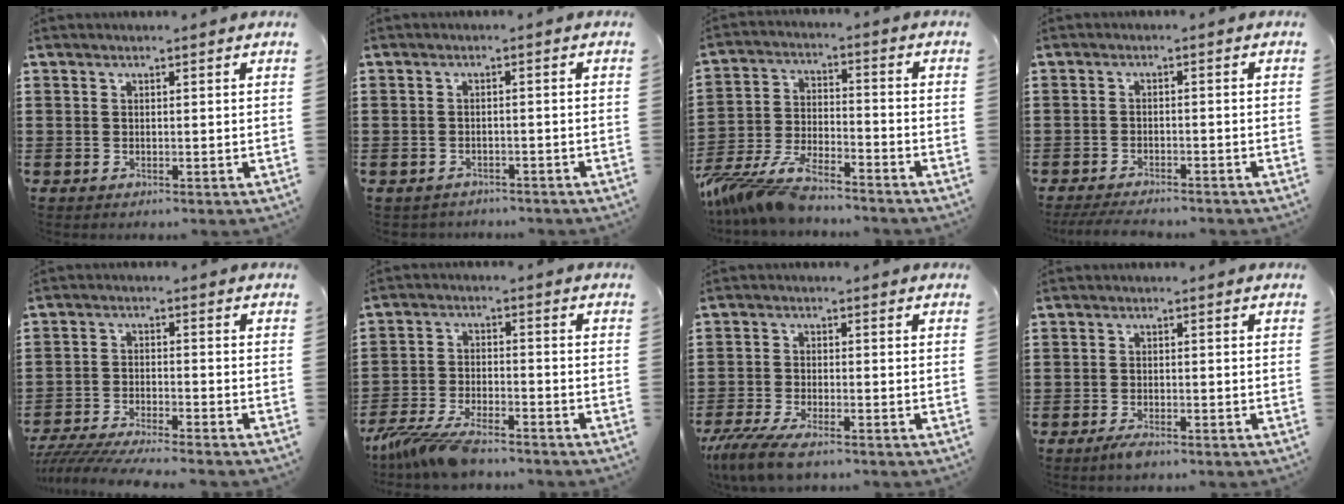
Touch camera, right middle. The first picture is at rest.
{"total": 1.8, "force": [-1.7, 0.4, -0.2], "torque": [-0.002, -0.001, -0.039]}
{"total": 9.0, "force": [-8.1, 1.6, 3.6], "torque": [-0.094, 0.005, -0.162]}
{"total": 3.2, "force": [-3.1, 0.4, 0.6], "torque": [-0.018, -0.003, -0.066]}
{"total": 5.4, "force": [-5.2, 0.1, 1.3], "torque": [-0.041, -0.014, -0.109]}
{"total": 7.7, "force": [-6.7, 1.3, 3.6], "torque": [-0.091, -0.006, -0.132]}
{"total": 5.7, "force": [-4.7, 1.0, 3.0], "torque": [-0.084, -0.018, -0.097]}
{"total": 1.8, "force": [-1.4, 0.5, 1.1], "torque": [-0.027, -0.004, -0.028]}